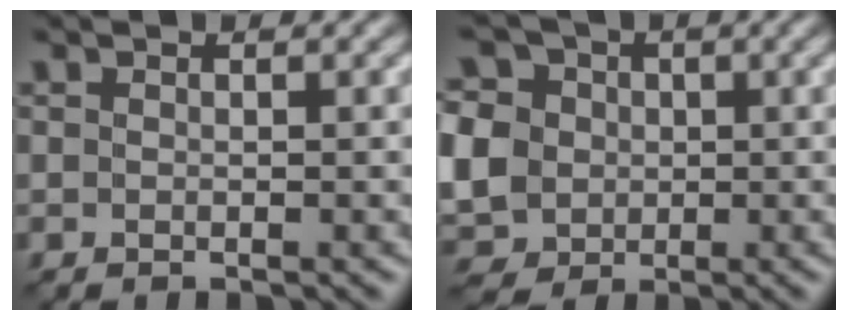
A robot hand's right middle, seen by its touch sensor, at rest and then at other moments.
{"total": 9.1, "force": [0.0, 8.0, 4.3], "torque": [-0.115, 0.012, -0.024]}